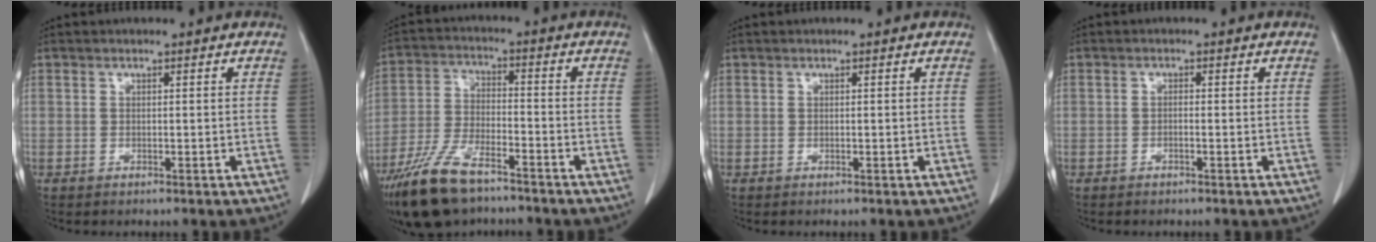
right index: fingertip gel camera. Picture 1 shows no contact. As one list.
[{"total": 13.4, "force": [-9.5, 4.7, 8.1], "torque": [-0.171, -0.017, -0.177]}, {"total": 0.0}, {"total": 1.0, "force": [-0.3, 0.4, 0.9], "torque": [-0.018, 0.003, -0.006]}]